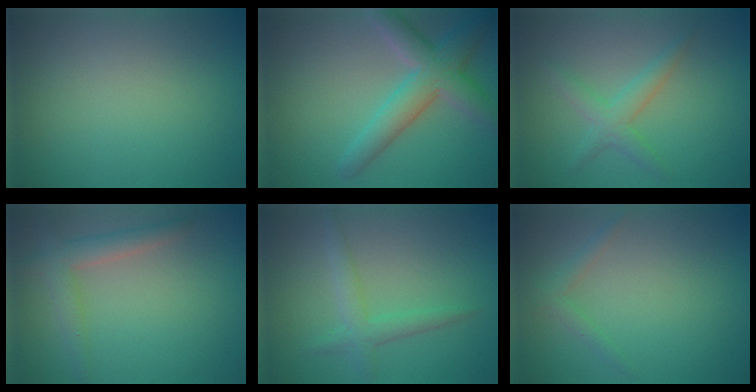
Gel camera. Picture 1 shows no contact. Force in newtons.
{"total": 4.9, "press": 4.9, "slide": 0.3}
{"total": 2.3, "press": 2.3, "slide": 0.2}
{"total": 2.7, "press": 2.7, "slide": 0.2}
{"total": 2.3, "press": 2.3, "slide": 0.2}
{"total": 1.2, "press": 1.2, "slide": 0.1}